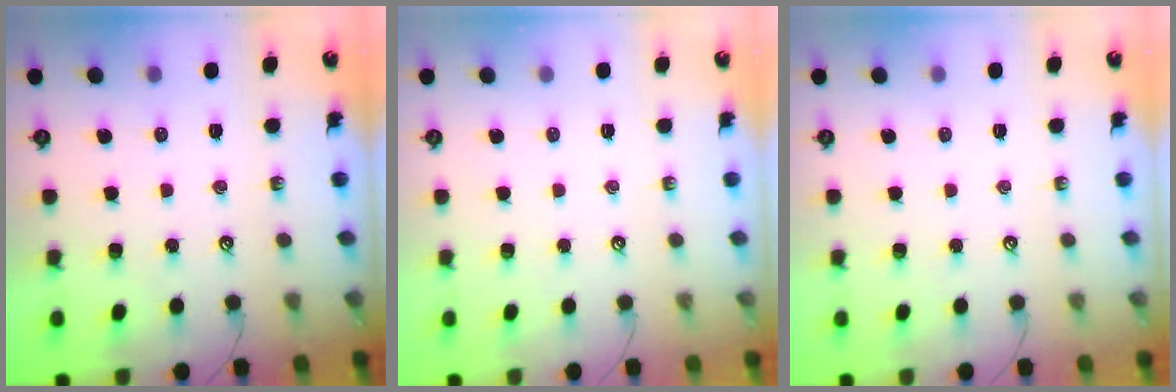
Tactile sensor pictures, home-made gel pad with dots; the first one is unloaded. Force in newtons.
{"total": 0.0}
{"total": 0.0}